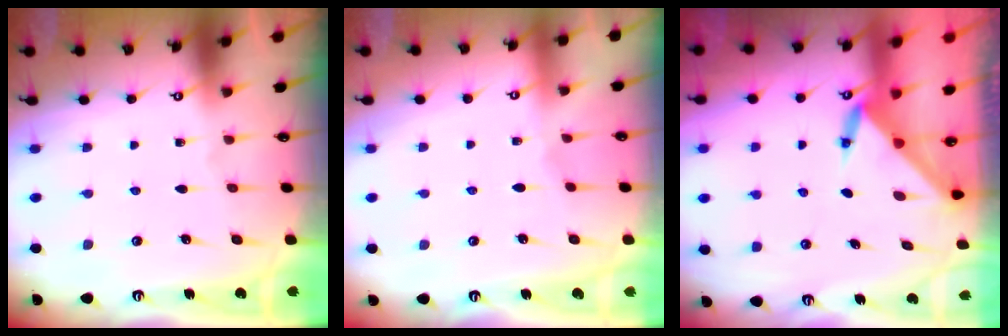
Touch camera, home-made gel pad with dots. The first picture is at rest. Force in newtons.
{"total": 2.4, "press": 2.4, "slide": 0.5}
{"total": 3.4, "press": 3.4, "slide": 0.4}